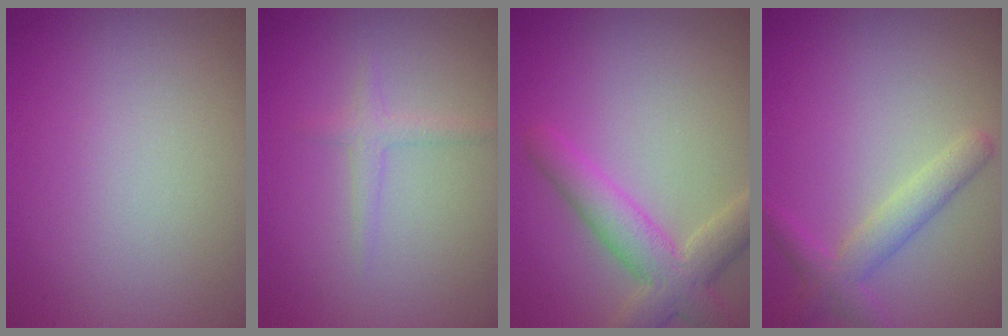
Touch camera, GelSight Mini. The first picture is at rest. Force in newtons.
{"total": 1.3, "press": 1.3, "slide": 0.1}
{"total": 4.9, "press": 4.9, "slide": 0.4}
{"total": 2.9, "press": 2.9, "slide": 0.1}